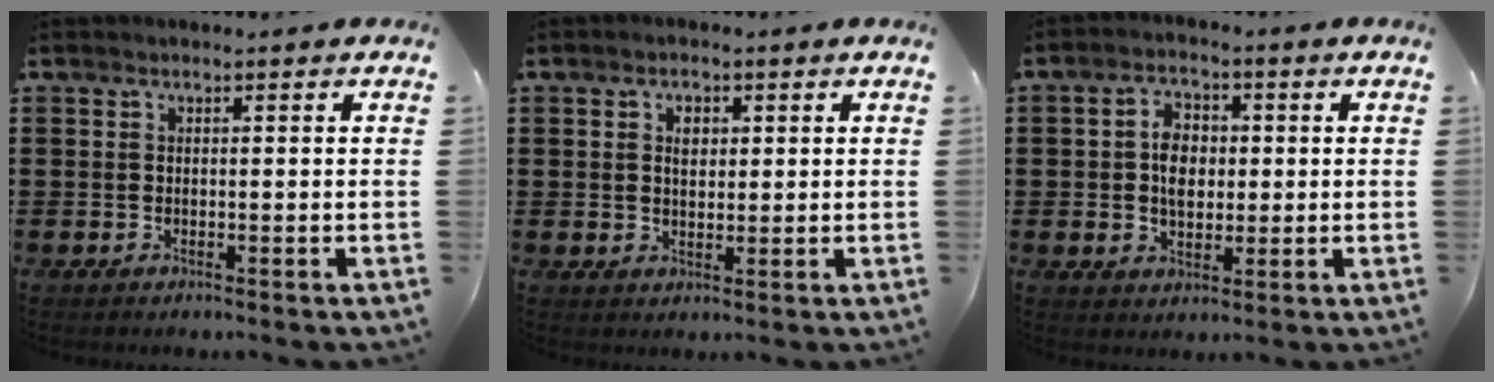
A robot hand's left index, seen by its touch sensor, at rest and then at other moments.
{"total": 2.4, "force": [0.9, 1.5, 1.6], "torque": [-0.018, 0.002, 0.012]}
{"total": 5.3, "force": [0.2, 3.5, 4.0], "torque": [-0.075, 0.011, 0.000]}